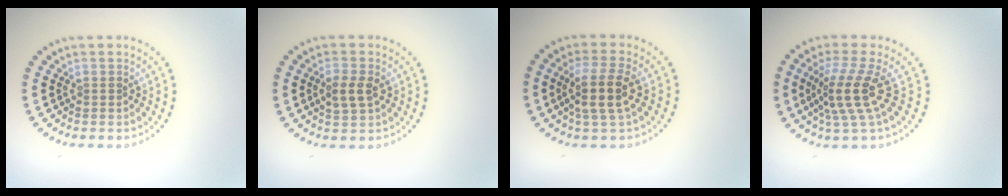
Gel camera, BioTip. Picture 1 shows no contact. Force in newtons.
{"total": 2.4, "press": 2.4, "slide": 0.2}
{"total": 3.5, "press": 3.0, "slide": 1.7}
{"total": 4.0, "press": 2.8, "slide": 2.9}